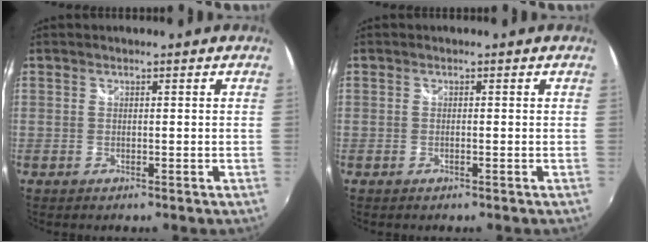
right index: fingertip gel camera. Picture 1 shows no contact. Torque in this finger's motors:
{"motor_torque": [0.39, 0.55, 0.06, 0.00]}